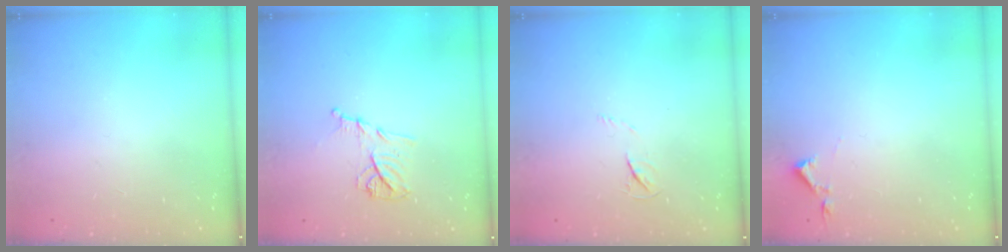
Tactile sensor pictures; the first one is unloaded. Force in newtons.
{"total": 10.3, "press": 10.3, "slide": 0.5}
{"total": 3.6, "press": 3.6, "slide": 0.5}
{"total": 2.9, "press": 2.9, "slide": 0.5}